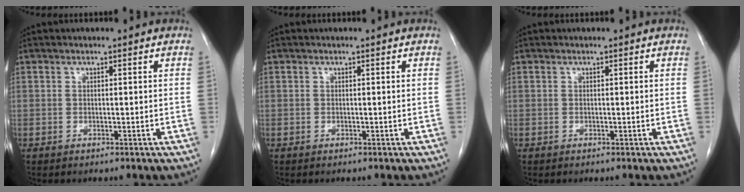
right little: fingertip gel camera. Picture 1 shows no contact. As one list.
[{"total": 0.0}, {"total": 0.0}]